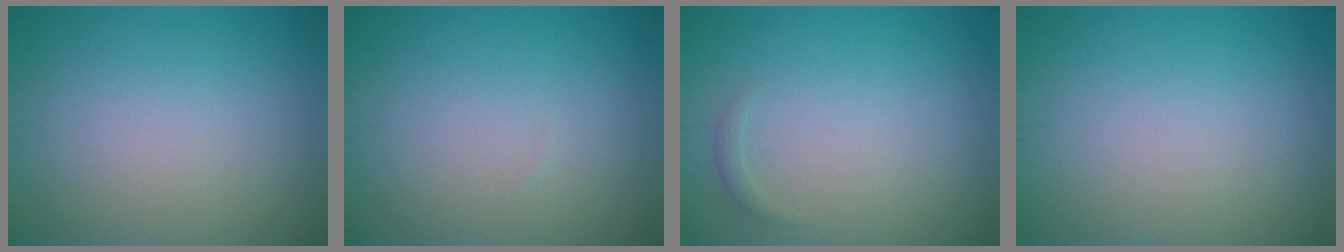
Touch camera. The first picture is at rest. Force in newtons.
{"total": 0.0}
{"total": 0.6, "press": 0.6, "slide": 0.0}
{"total": 0.0}